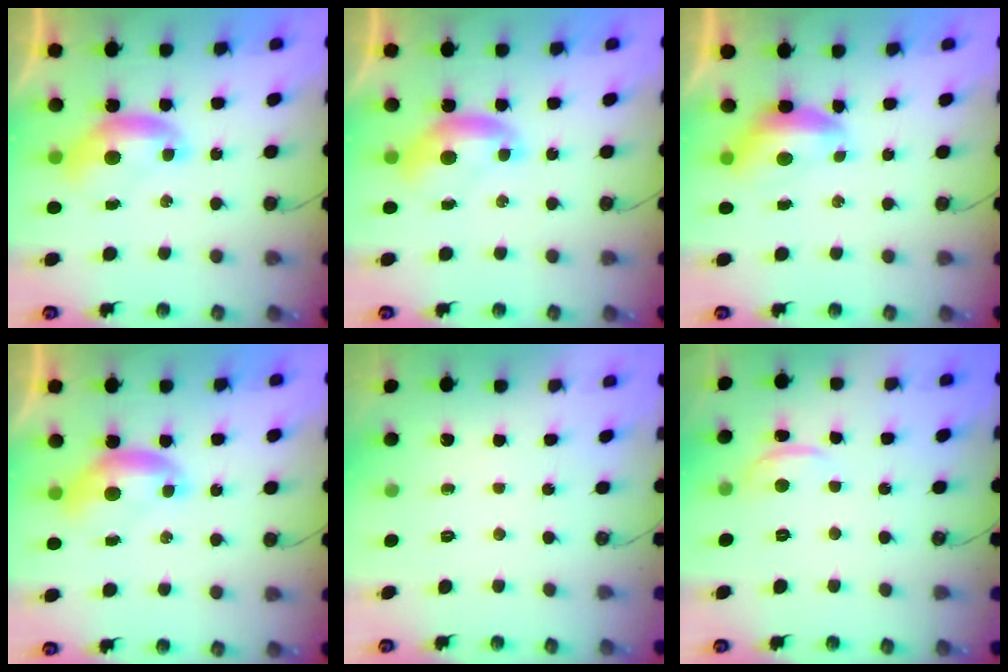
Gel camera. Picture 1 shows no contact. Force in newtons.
{"total": 0.0}
{"total": 0.0}
{"total": 0.0}
{"total": 0.0}
{"total": 0.8, "press": 0.5, "slide": 0.6}